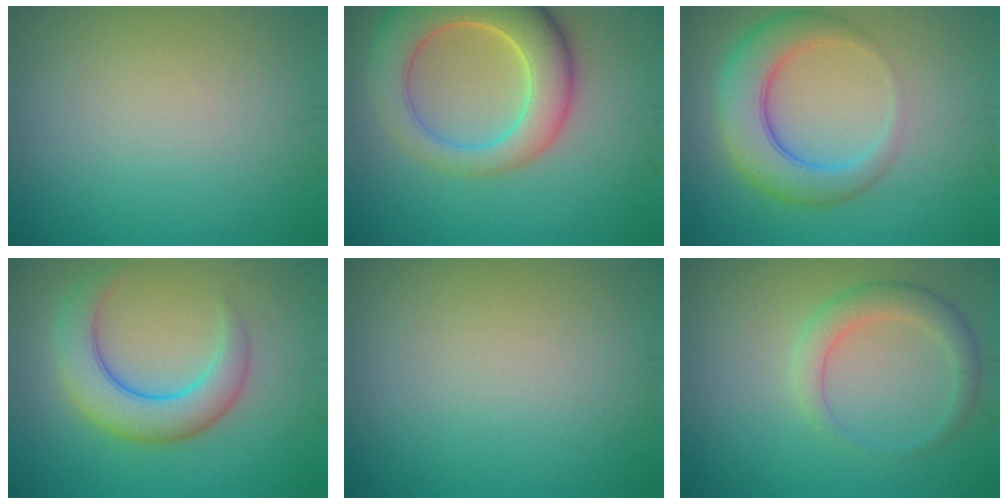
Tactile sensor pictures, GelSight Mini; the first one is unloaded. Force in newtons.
{"total": 8.7, "press": 8.7, "slide": 0.8}
{"total": 5.9, "press": 5.9, "slide": 0.2}
{"total": 5.5, "press": 5.5, "slide": 0.3}
{"total": 0.0}
{"total": 2.8, "press": 2.8, "slide": 0.3}